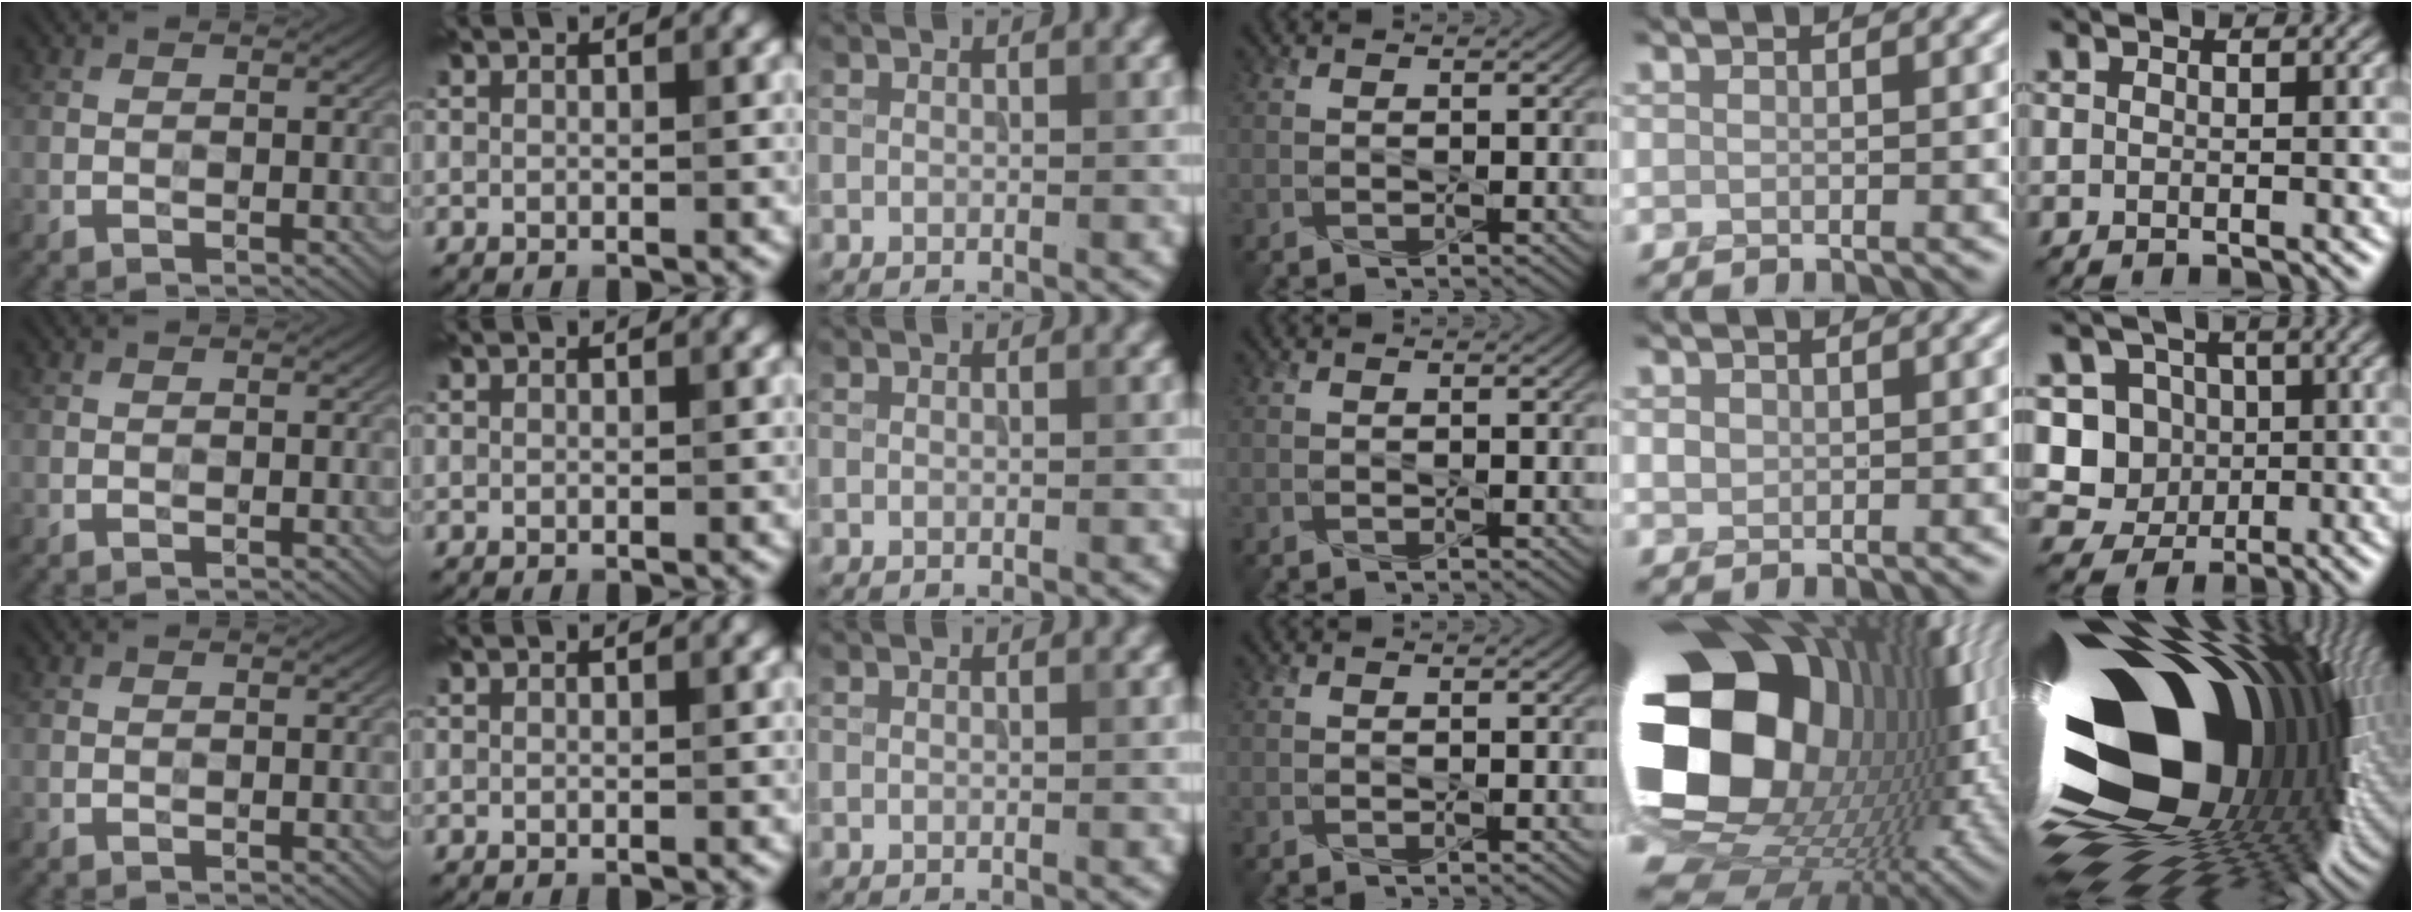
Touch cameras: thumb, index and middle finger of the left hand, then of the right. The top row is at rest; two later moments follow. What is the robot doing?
{"motion": "press", "object": "stapler"}